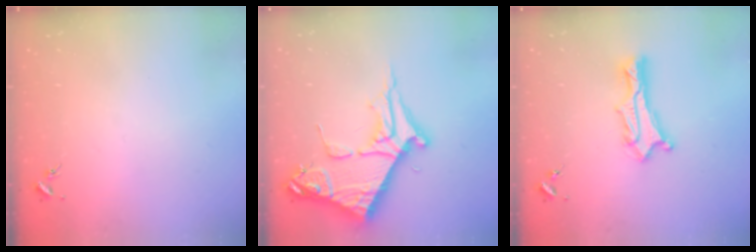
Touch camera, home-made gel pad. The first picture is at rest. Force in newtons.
{"total": 11.0, "press": 10.9, "slide": 1.1}
{"total": 3.0, "press": 3.0, "slide": 0.2}